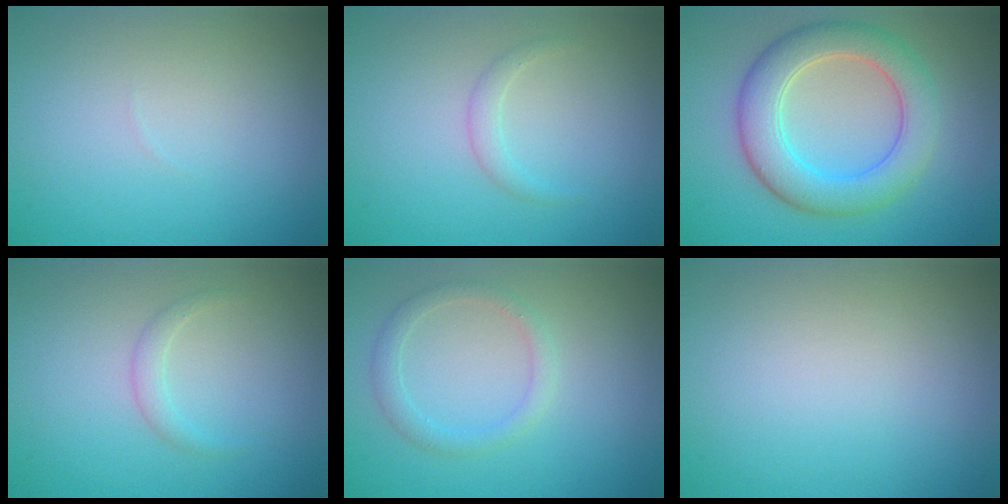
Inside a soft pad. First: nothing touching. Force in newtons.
{"total": 1.2, "press": 1.1, "slide": 0.1}
{"total": 6.2, "press": 6.2, "slide": 0.2}
{"total": 1.2, "press": 1.1, "slide": 0.1}
{"total": 1.8, "press": 1.8, "slide": 0.2}
{"total": 0.0}